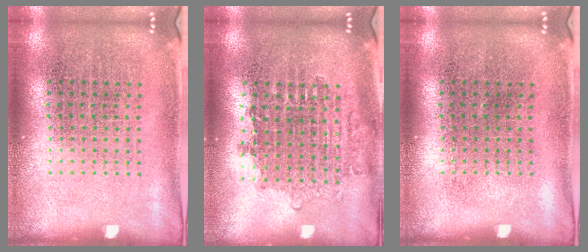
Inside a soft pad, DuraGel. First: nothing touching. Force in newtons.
{"total": 1.6, "press": 1.3, "slide": 0.8}
{"total": 0.0}